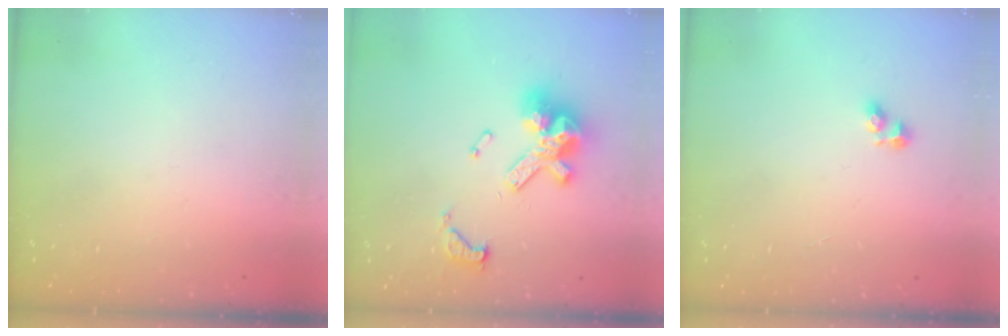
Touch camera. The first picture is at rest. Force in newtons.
{"total": 14.3, "press": 14.2, "slide": 1.7}
{"total": 2.6, "press": 2.6, "slide": 0.2}